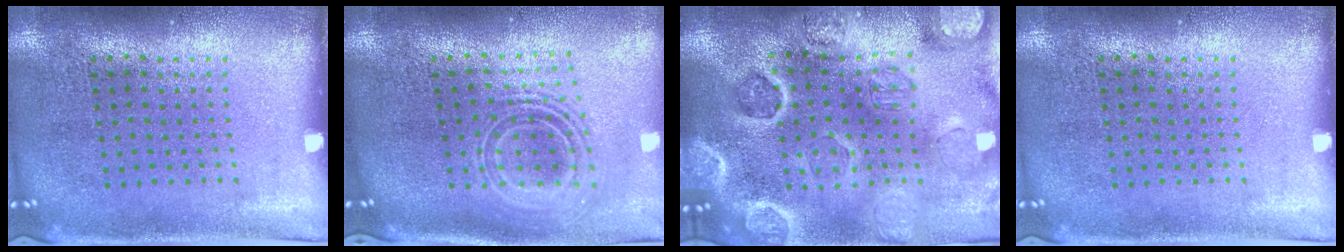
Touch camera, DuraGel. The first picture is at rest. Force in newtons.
{"total": 2.3, "press": 1.7, "slide": 1.6}
{"total": 3.4, "press": 3.3, "slide": 0.7}
{"total": 0.0}